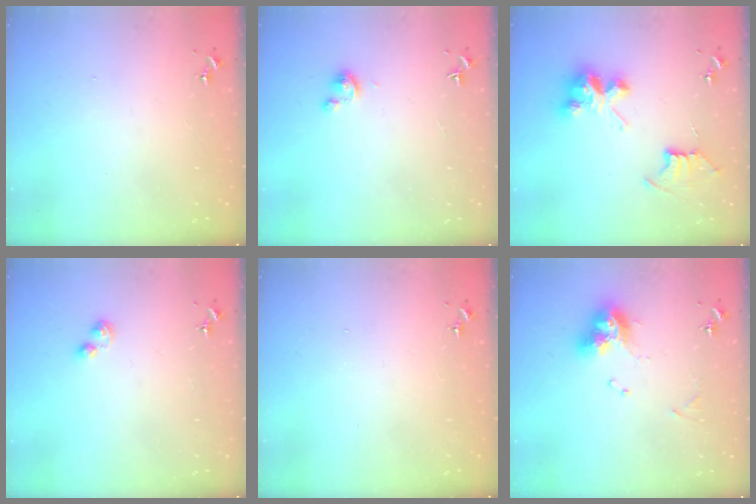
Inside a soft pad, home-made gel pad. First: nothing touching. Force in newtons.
{"total": 2.8, "press": 2.8, "slide": 0.3}
{"total": 11.8, "press": 11.7, "slide": 0.8}
{"total": 3.2, "press": 3.2, "slide": 0.4}
{"total": 0.0}
{"total": 11.7, "press": 11.7, "slide": 1.2}